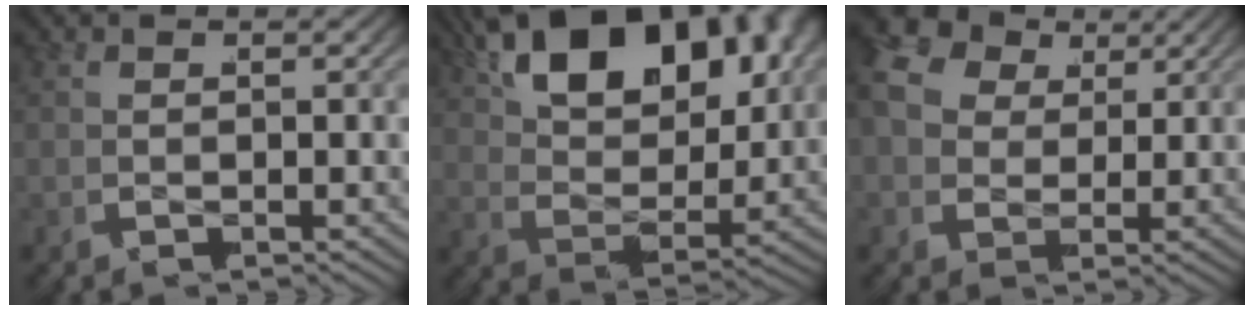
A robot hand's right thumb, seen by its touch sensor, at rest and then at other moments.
{"total": 14.8, "force": [4.9, 8.4, 11.2], "torque": [-0.197, 0.013, 0.065]}
{"total": 10.4, "force": [2.8, 8.4, 5.5], "torque": [-0.124, 0.004, 0.033]}